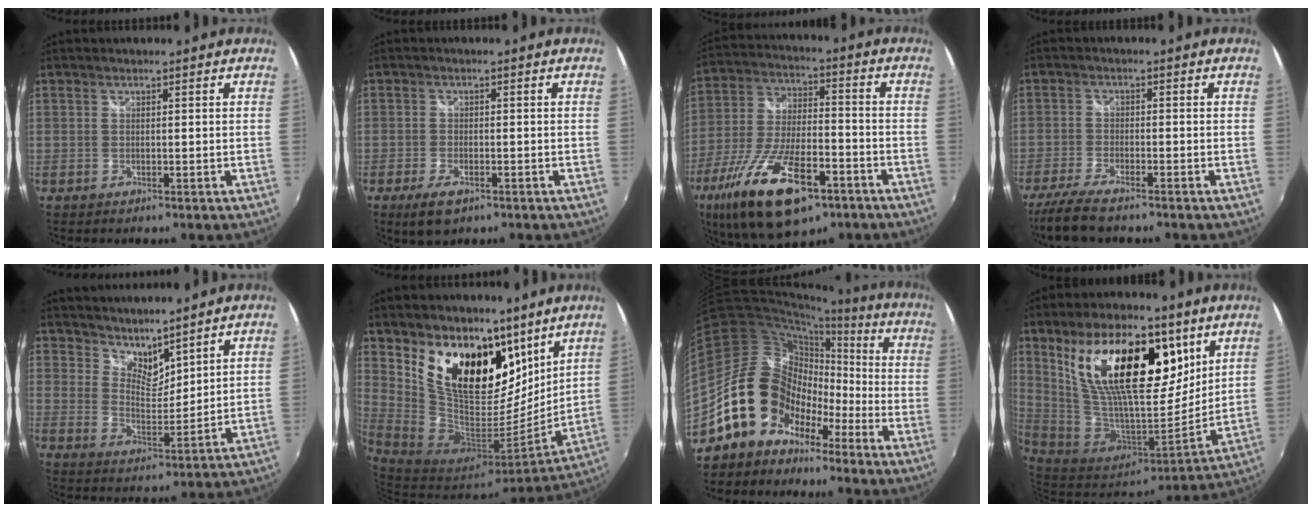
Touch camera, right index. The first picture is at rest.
{"total": 4.9, "force": [-3.0, 2.2, 3.2], "torque": [-0.081, -0.014, -0.054]}
{"total": 22.2, "force": [-12.3, 8.9, 16.1], "torque": [-0.325, -0.044, -0.210]}
{"total": 8.2, "force": [-6.7, 1.6, 4.4], "torque": [-0.114, -0.027, -0.127]}
{"total": 6.5, "force": [5.9, 2.1, 1.8], "torque": [-0.020, -0.004, 0.108]}
{"total": 18.3, "force": [10.8, 9.5, 11.3], "torque": [-0.198, -0.012, 0.195]}
{"total": 14.4, "force": [-8.9, 10.1, 5.2], "torque": [-0.106, 0.032, -0.165]}
{"total": 23.7, "force": [10.4, 10.4, 18.6], "torque": [-0.332, 0.014, 0.188]}